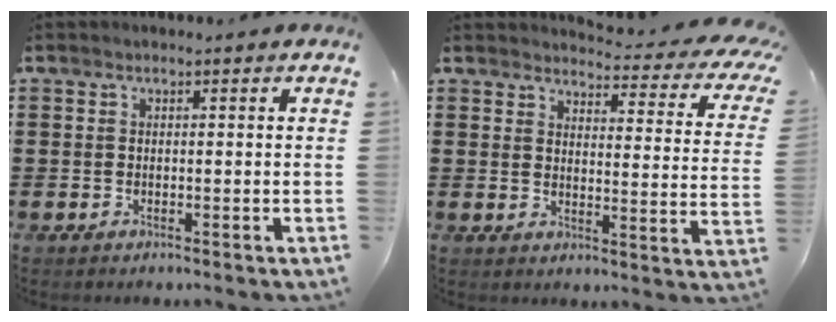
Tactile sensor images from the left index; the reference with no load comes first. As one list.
[{"total": 3.9, "force": [3.4, 0.5, 1.7], "torque": [-0.036, -0.032, 0.051]}]